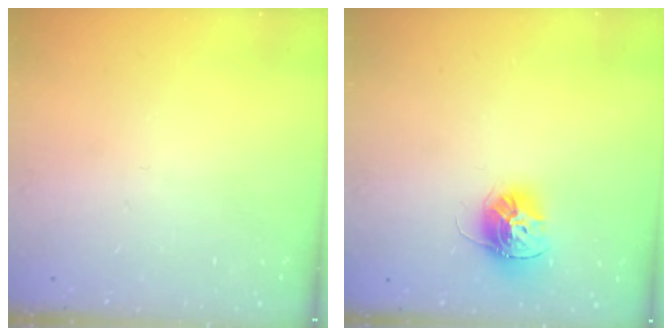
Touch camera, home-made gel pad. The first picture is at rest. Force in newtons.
{"total": 12.1, "press": 12.1, "slide": 0.5}